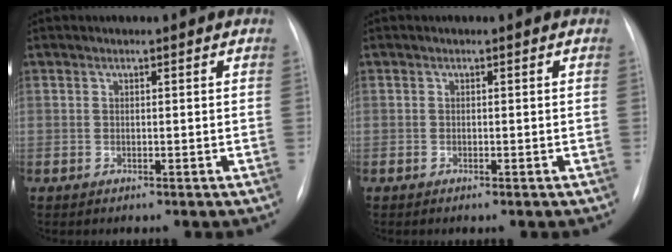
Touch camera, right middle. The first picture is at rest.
{"total": 0.5, "force": [-0.3, 0.0, 0.4], "torque": [-0.008, -0.001, -0.006]}